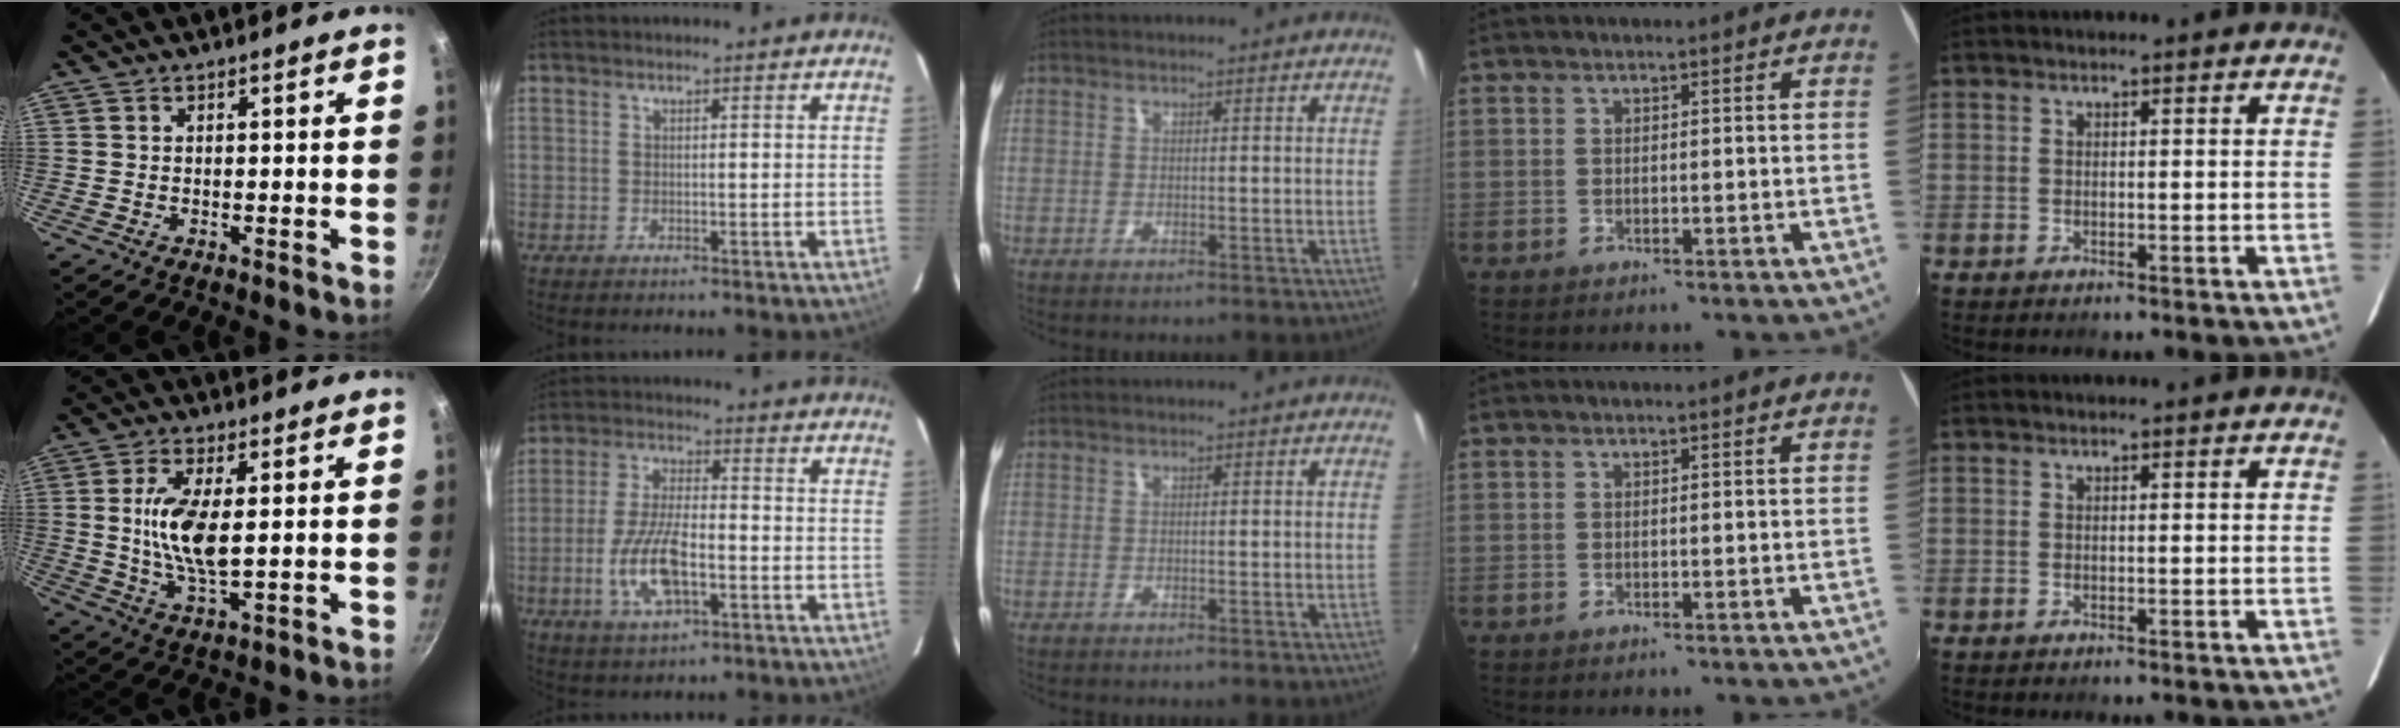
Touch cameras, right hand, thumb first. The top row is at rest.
{"thumb": {"total": 10.5, "force": [1.1, 4.2, 9.6], "torque": [-0.186, -0.007, 0.022]}, "index": {"total": 10.9, "force": [-3.5, 4.3, 9.4], "torque": [-0.196, -0.003, -0.063]}}